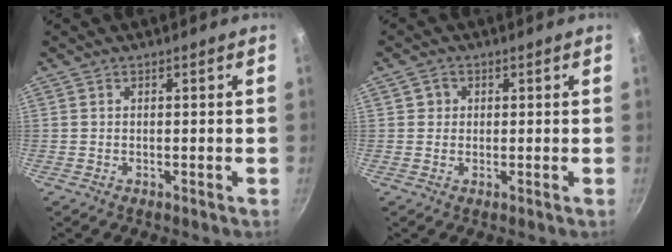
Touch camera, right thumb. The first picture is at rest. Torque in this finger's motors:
{"motor_torque": [-0.11, 0.11, -0.27, 0.33, 0.05]}